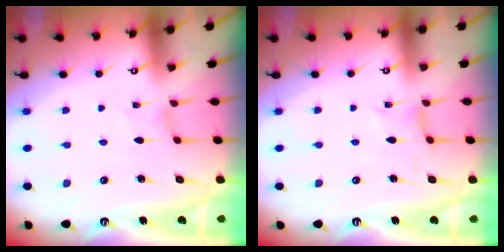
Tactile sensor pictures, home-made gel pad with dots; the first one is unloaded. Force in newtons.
{"total": 0.0}